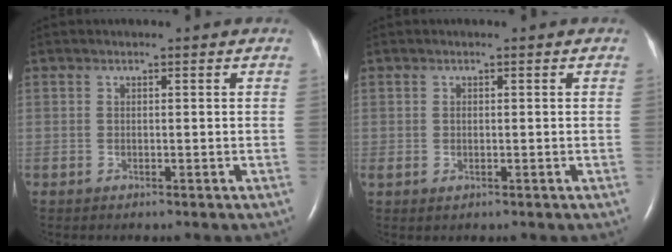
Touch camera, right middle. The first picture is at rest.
{"total": 0.0}